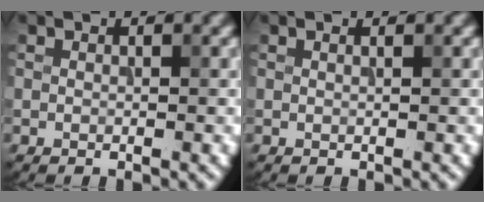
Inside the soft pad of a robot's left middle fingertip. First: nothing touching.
{"total": 0.8, "force": [0.5, 0.3, 0.5], "torque": [-0.005, -0.002, -0.002]}